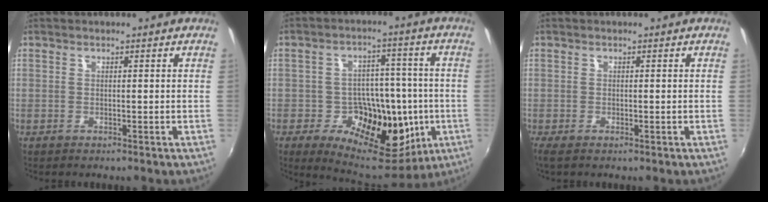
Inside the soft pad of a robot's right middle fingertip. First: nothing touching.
{"total": 18.1, "force": [-5.1, 12.6, 11.9], "torque": [-0.208, 0.001, -0.061]}
{"total": 1.5, "force": [-0.8, 0.5, 1.1], "torque": [-0.025, -0.006, -0.015]}